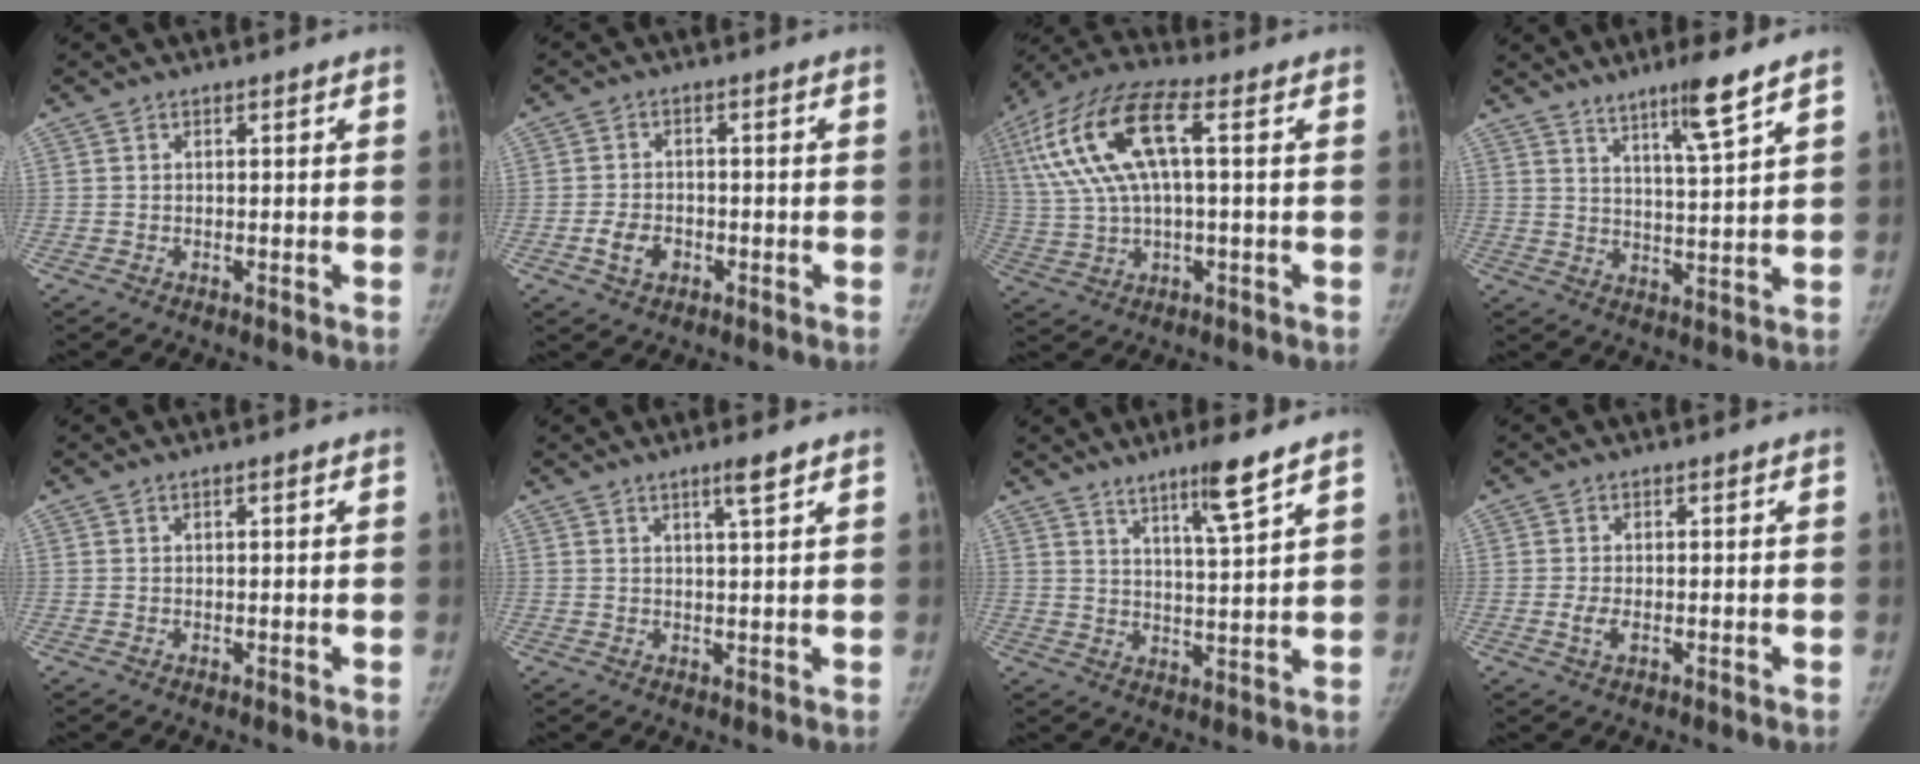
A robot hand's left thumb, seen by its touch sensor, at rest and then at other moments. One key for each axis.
{"total": 4.4, "fx": -1.9, "fy": 3.1, "fz": 2.5, "tx": -0.038, "ty": 0.015, "tz": -0.032}
{"total": 17.0, "fx": 3.9, "fy": 6.2, "fz": 15.4, "tx": -0.339, "ty": 0.034, "tz": 0.073}
{"total": 7.8, "fx": 5.6, "fy": -0.2, "fz": 5.5, "tx": -0.091, "ty": -0.041, "tz": 0.097}
{"total": 0.8, "fx": 0.3, "fy": 0.2, "fz": 0.7, "tx": -0.013, "ty": 0.004, "tz": 0.005}
{"total": 3.3, "fx": 2.1, "fy": 0.0, "fz": 2.6, "tx": -0.045, "ty": -0.014, "tz": 0.038}
{"total": 7.6, "fx": 5.4, "fy": -0.2, "fz": 5.4, "tx": -0.088, "ty": -0.040, "tz": 0.094}
{"total": 2.0, "fx": -0.5, "fy": 0.9, "fz": 1.8, "tx": -0.042, "ty": -0.002, "tz": -0.011}